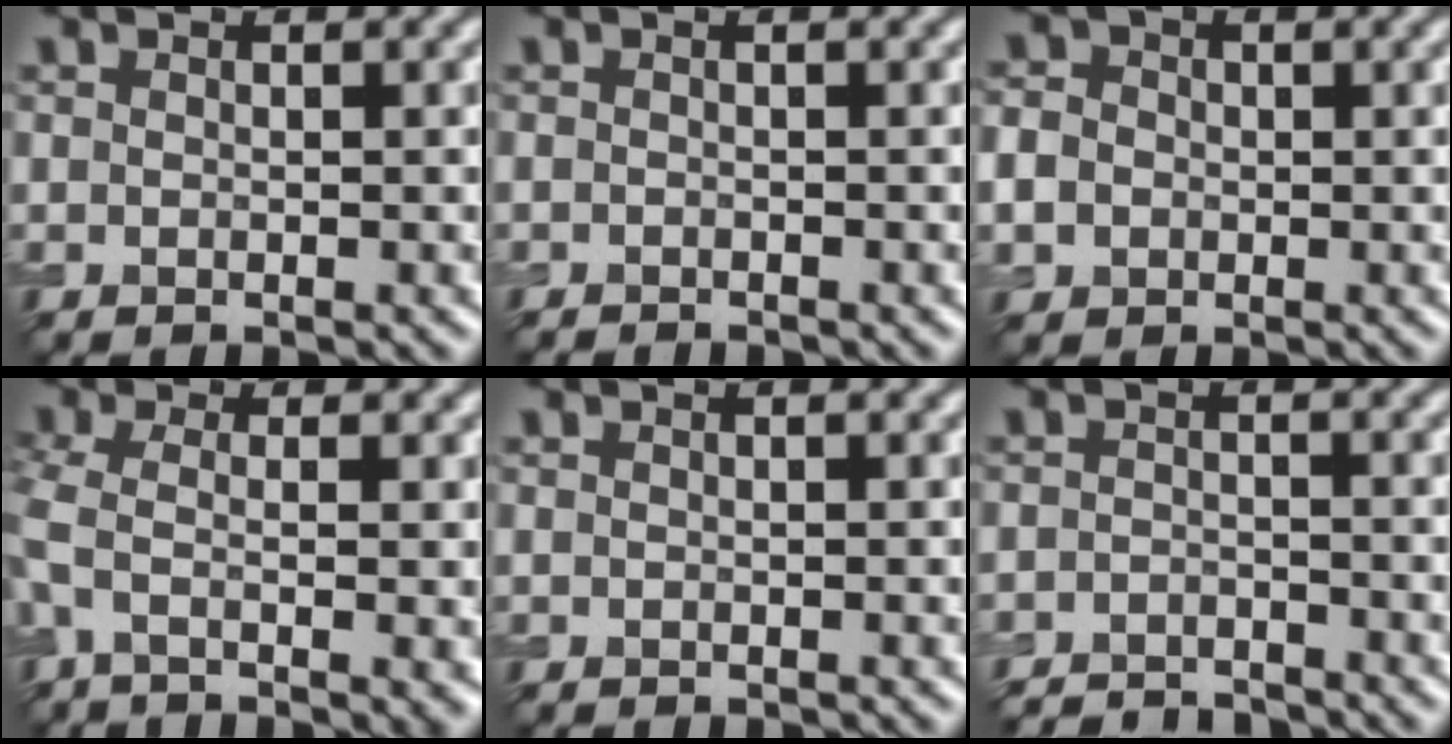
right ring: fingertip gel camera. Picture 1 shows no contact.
{"total": 1.0, "force": [-0.9, 0.2, 0.3], "torque": [0.001, -0.006, -0.014]}
{"total": 3.1, "force": [-0.2, 2.8, 1.2], "torque": [-0.021, 0.005, -0.011]}
{"total": 4.5, "force": [-0.4, 1.5, 4.2], "torque": [-0.091, -0.007, -0.012]}
{"total": 0.6, "force": [0.1, 0.3, 0.5], "torque": [0.004, 0.006, -0.001]}
{"total": 3.3, "force": [-3.3, 0.5, 0.5], "torque": [-0.003, -0.006, -0.058]}